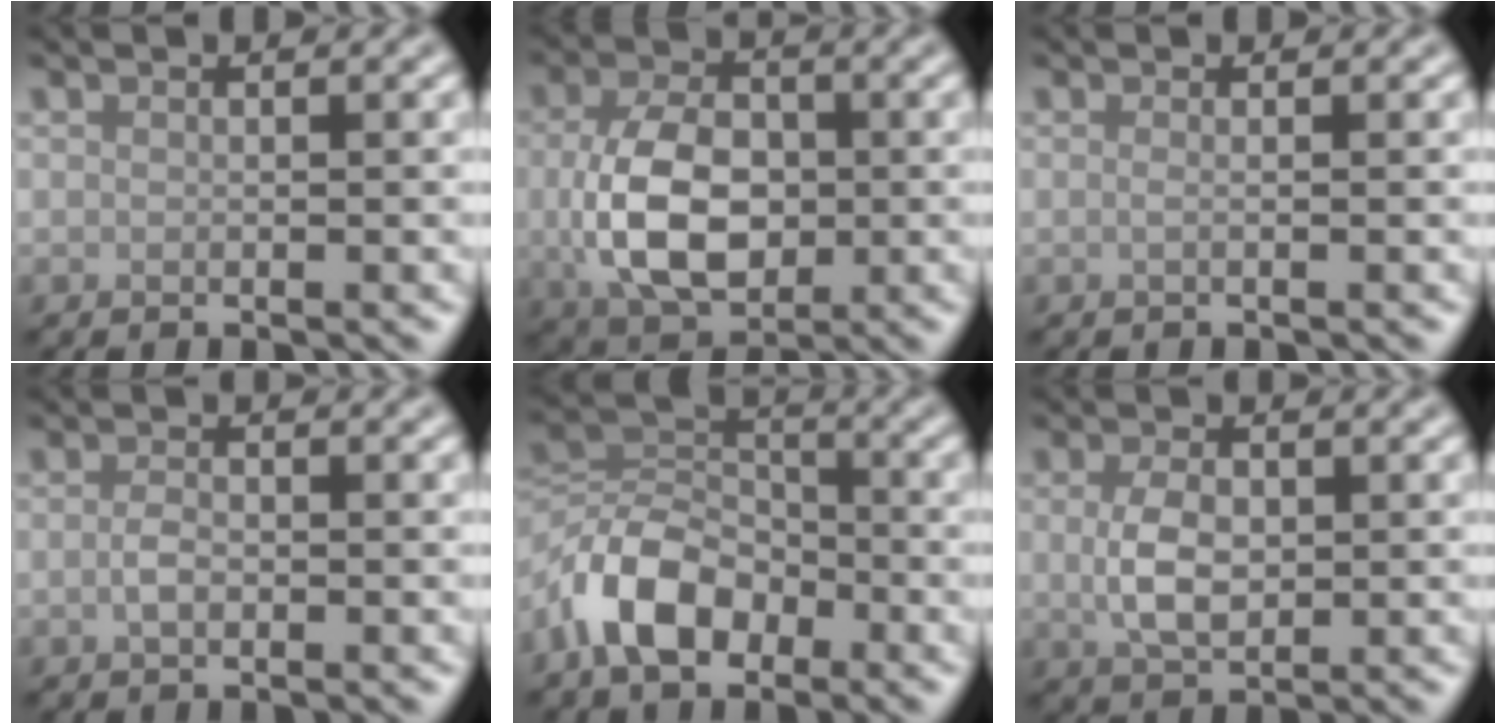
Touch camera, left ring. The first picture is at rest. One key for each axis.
{"total": 7.8, "fx": -0.4, "fy": 5.2, "fz": 5.9, "tx": -0.127, "ty": -0.008, "tz": -0.007}
{"total": 0.9, "fx": -0.1, "fy": 0.4, "fz": 0.8, "tx": -0.012, "ty": -0.004, "tz": -0.007}
{"total": 1.4, "fx": -0.4, "fy": 0.7, "fz": 1.1, "tx": -0.024, "ty": 0.000, "tz": -0.009}
{"total": 7.0, "fx": -3.8, "fy": 4.2, "fz": 4.1, "tx": -0.076, "ty": 0.007, "tz": -0.087}
{"total": 3.7, "fx": 0.1, "fy": 2.2, "fz": 2.9, "tx": -0.066, "ty": -0.001, "tz": 0.004}